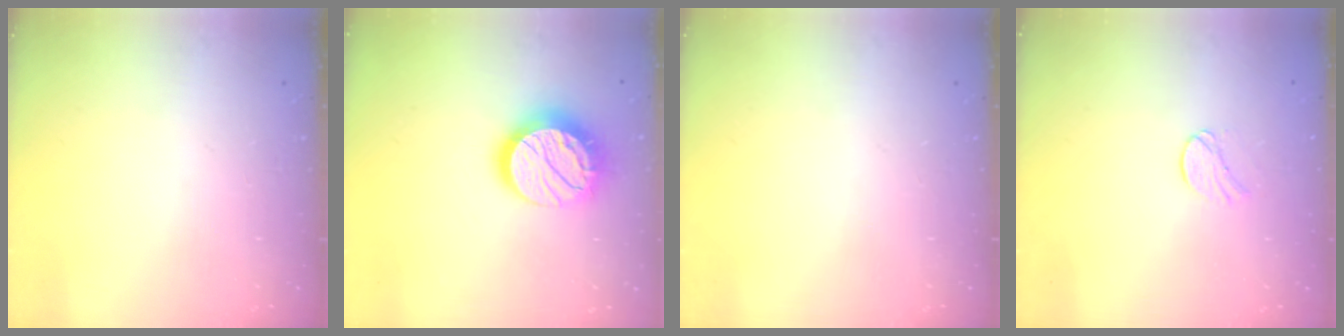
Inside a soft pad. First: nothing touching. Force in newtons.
{"total": 15.7, "press": 15.7, "slide": 0.9}
{"total": 0.0}
{"total": 6.2, "press": 6.1, "slide": 0.5}